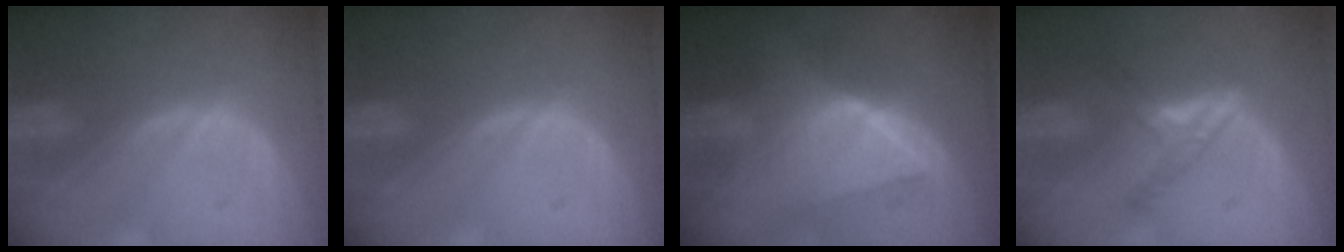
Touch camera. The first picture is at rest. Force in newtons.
{"total": 0.0}
{"total": 9.2, "press": 9.2, "slide": 0.5}
{"total": 5.1, "press": 4.9, "slide": 1.6}